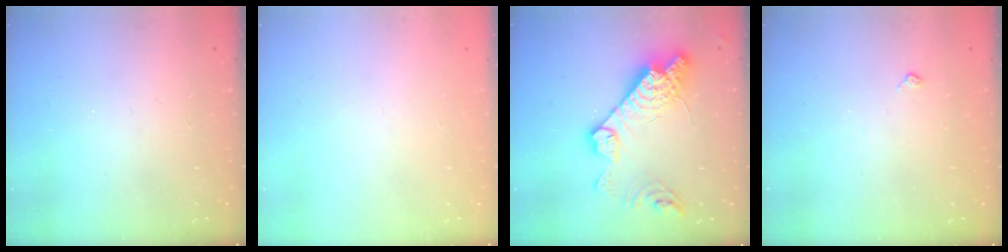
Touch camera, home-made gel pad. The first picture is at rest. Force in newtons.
{"total": 0.0}
{"total": 19.0, "press": 18.9, "slide": 1.6}
{"total": 2.7, "press": 2.7, "slide": 0.6}